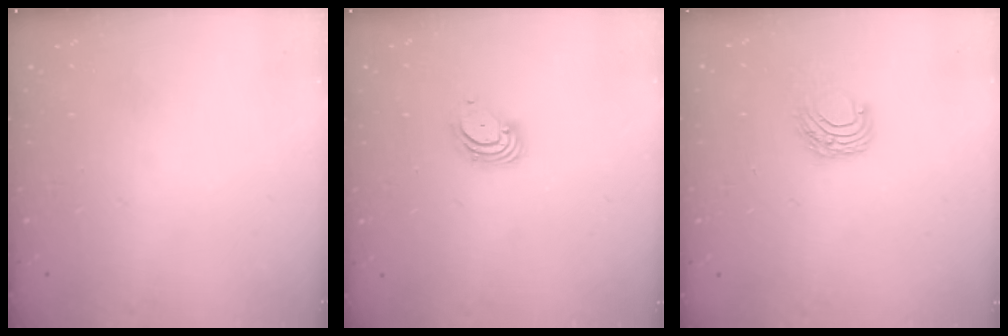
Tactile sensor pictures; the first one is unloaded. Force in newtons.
{"total": 3.4, "press": 3.4, "slide": 0.1}
{"total": 6.7, "press": 6.7, "slide": 0.5}